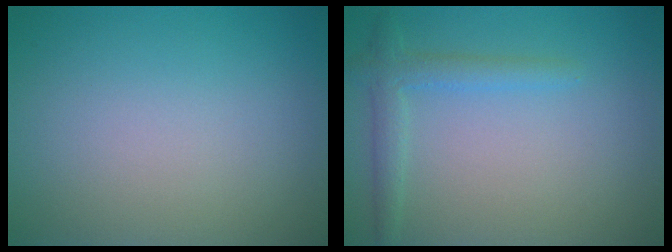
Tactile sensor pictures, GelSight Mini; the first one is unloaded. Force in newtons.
{"total": 2.3, "press": 2.3, "slide": 0.2}